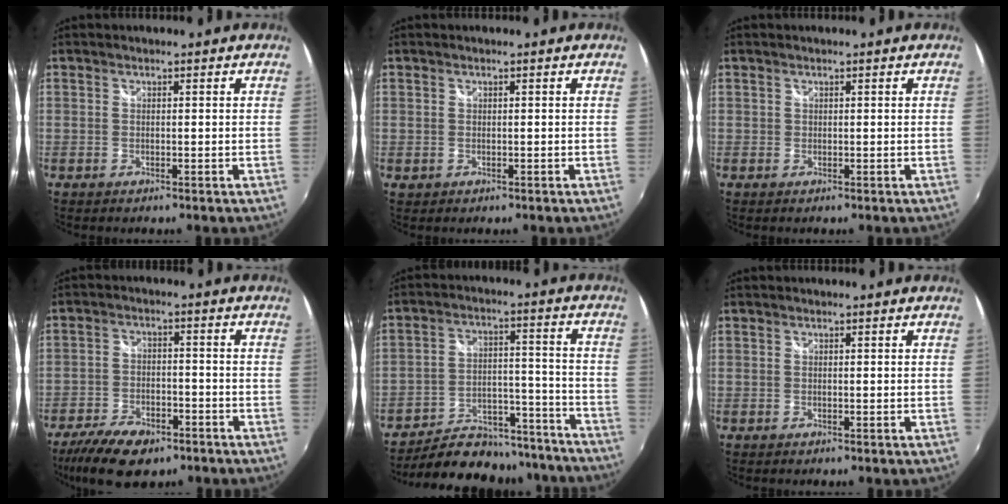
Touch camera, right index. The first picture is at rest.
{"total": 0.6, "force": [0.0, 0.6, 0.2], "torque": [0.001, 0.001, 0.000]}
{"total": 0.0}
{"total": 14.1, "force": [-9.7, 6.6, 7.8], "torque": [-0.187, -0.025, -0.165]}
{"total": 22.8, "force": [-19.9, 8.7, 6.7], "torque": [-0.127, 0.043, -0.255]}
{"total": 0.0}